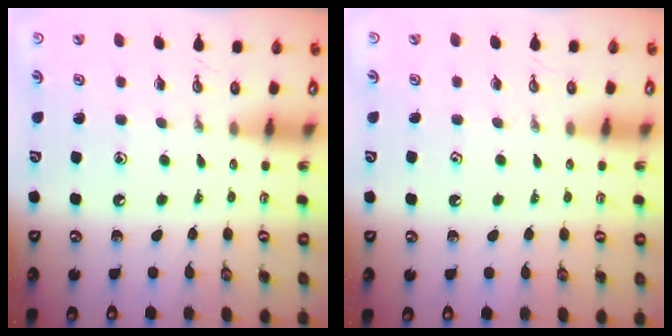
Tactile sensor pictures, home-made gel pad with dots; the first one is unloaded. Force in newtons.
{"total": 0.9, "press": 0.6, "slide": 0.7}